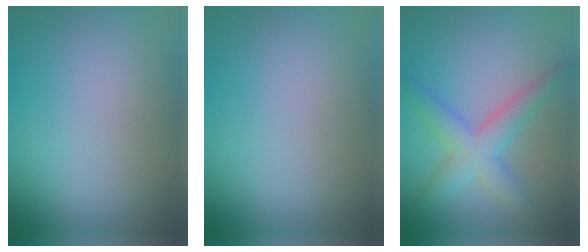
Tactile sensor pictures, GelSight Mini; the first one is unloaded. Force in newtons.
{"total": 0.0}
{"total": 4.3, "press": 4.3, "slide": 0.1}